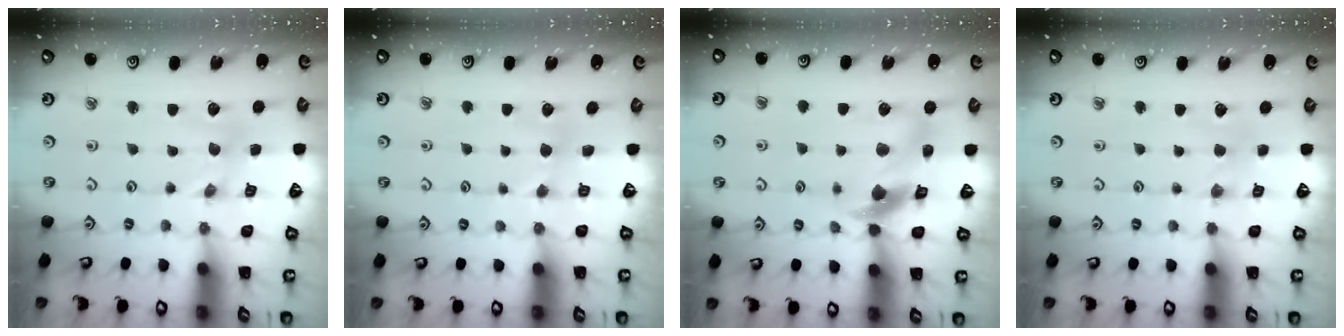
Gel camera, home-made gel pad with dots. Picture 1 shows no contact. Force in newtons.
{"total": 2.4, "press": 2.4, "slide": 0.3}
{"total": 10.8, "press": 10.6, "slide": 1.7}
{"total": 2.1, "press": 2.1, "slide": 0.6}